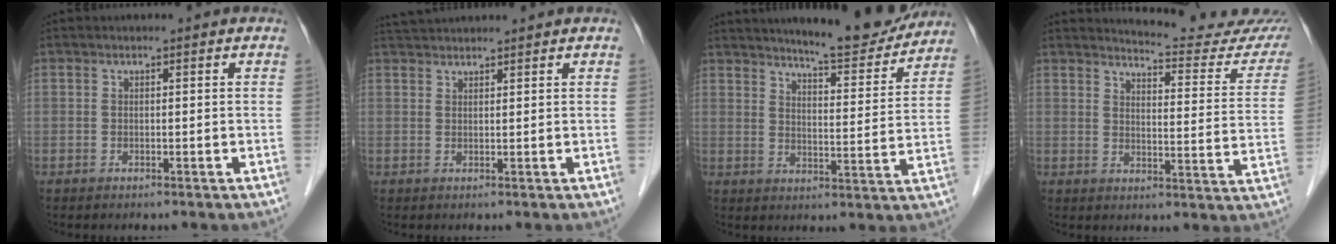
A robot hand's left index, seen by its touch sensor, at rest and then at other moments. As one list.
[{"total": 3.8, "force": [3.7, -0.1, 0.8], "torque": [-0.016, 0.034, 0.070]}, {"total": 13.3, "force": [12.4, 1.4, 4.7], "torque": [-0.064, -0.021, 0.163]}, {"total": 16.4, "force": [16.0, 0.8, 3.3], "torque": [-0.031, -0.095, 0.171]}]